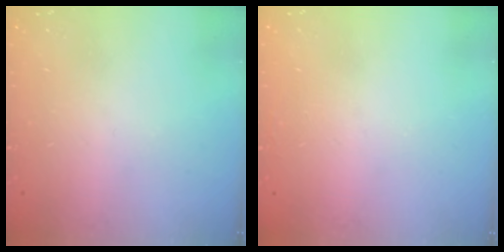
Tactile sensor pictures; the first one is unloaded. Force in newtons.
{"total": 1.6, "press": 1.6, "slide": 0.0}